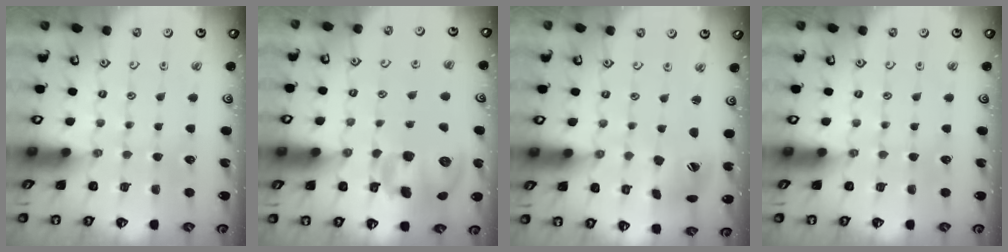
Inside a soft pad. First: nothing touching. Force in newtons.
{"total": 14.7, "press": 14.5, "slide": 2.7}
{"total": 9.1, "press": 9.1, "slide": 0.9}
{"total": 0.0}